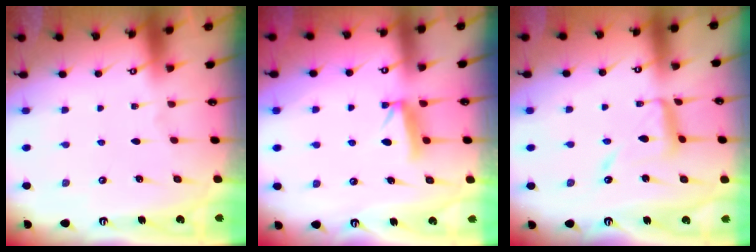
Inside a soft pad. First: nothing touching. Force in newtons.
{"total": 6.8, "press": 6.7, "slide": 0.9}
{"total": 11.9, "press": 11.8, "slide": 1.0}